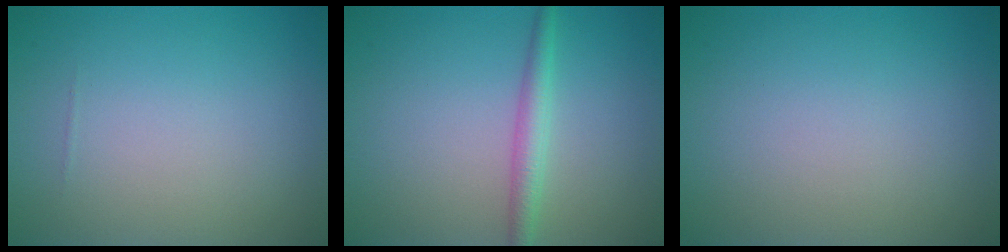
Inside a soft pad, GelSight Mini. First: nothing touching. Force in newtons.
{"total": 2.2, "press": 2.2, "slide": 0.1}
{"total": 0.0}